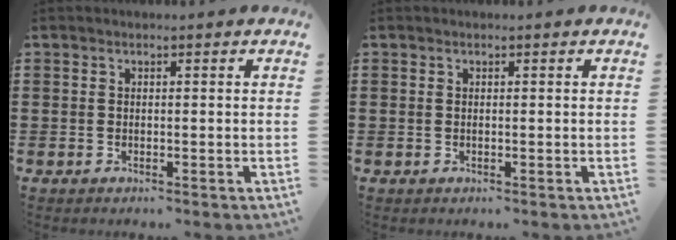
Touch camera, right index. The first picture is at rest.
{"total": 0.0}